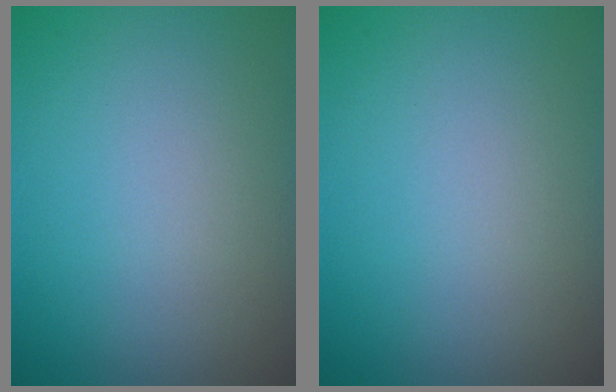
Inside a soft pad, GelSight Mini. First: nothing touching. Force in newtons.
{"total": 0.0}